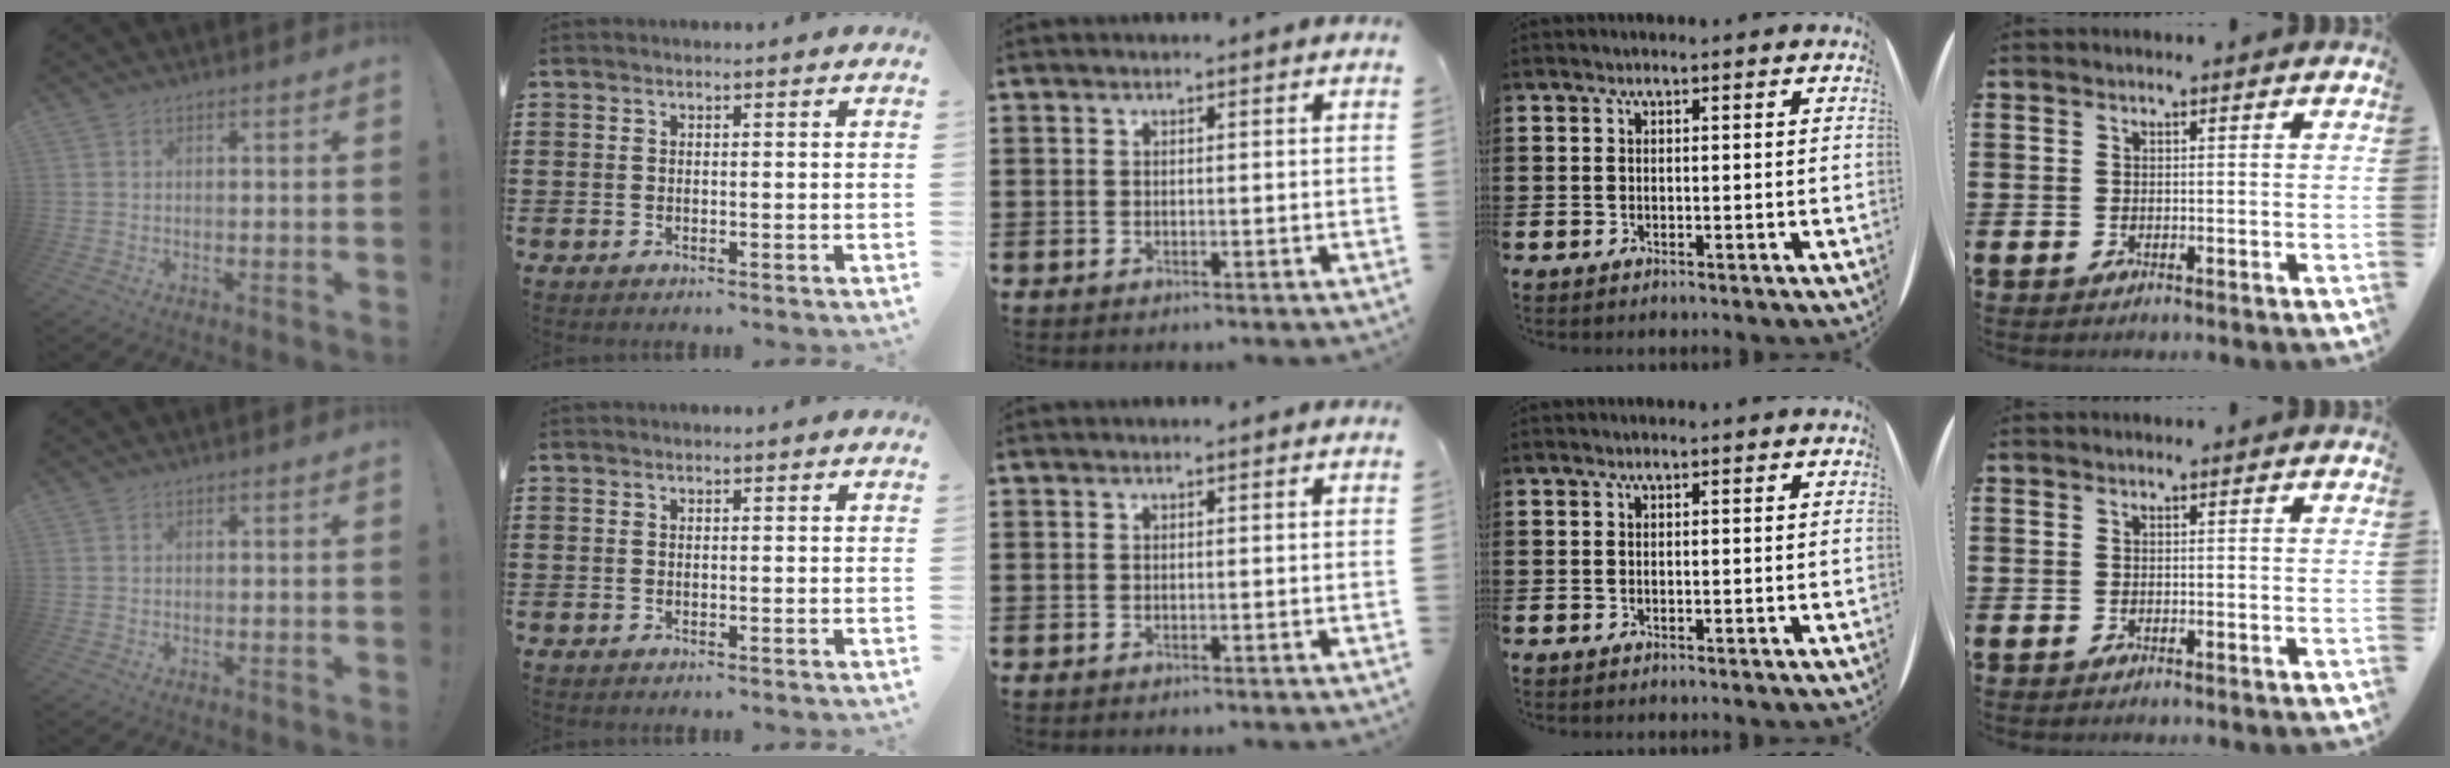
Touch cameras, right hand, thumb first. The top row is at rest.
{}